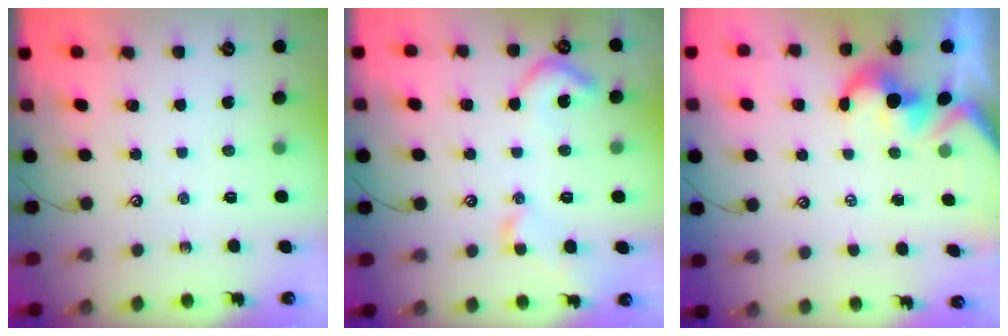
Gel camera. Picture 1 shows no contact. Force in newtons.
{"total": 7.3, "press": 7.3, "slide": 1.0}
{"total": 1.6, "press": 1.3, "slide": 1.0}